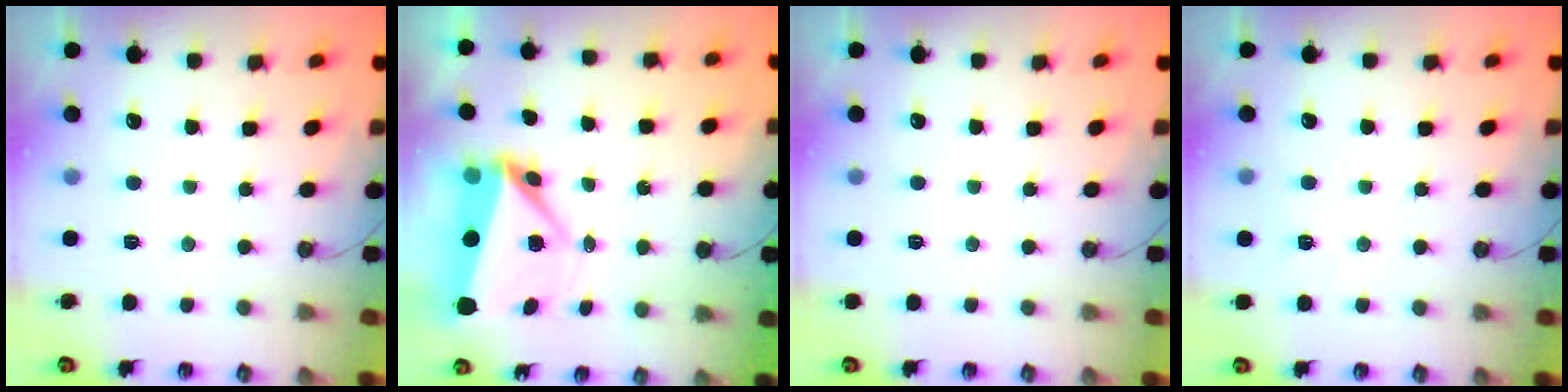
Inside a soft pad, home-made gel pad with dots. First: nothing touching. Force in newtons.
{"total": 7.2, "press": 7.0, "slide": 1.8}
{"total": 0.5, "press": 0.5, "slide": 0.2}
{"total": 3.8, "press": 3.4, "slide": 1.7}